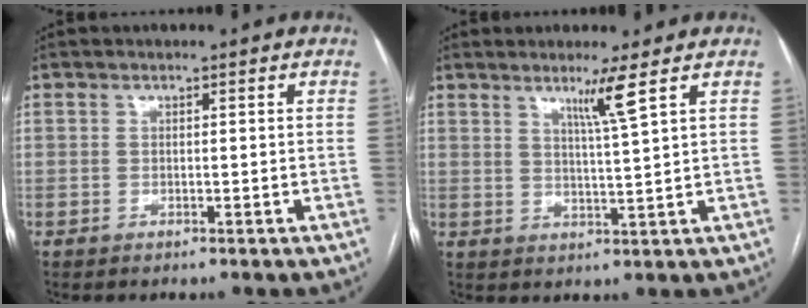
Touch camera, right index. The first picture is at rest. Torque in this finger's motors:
{"motor_torque": [0.37, 0.30, 0.09, 0.05]}